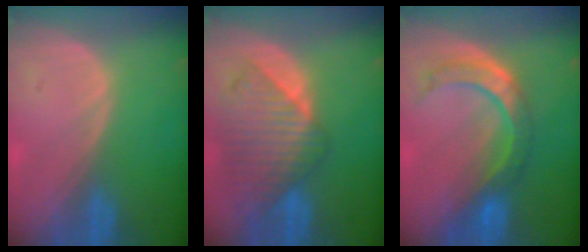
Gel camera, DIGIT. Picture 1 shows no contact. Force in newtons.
{"total": 9.7, "press": 8.5, "slide": 4.6}
{"total": 7.8, "press": 7.2, "slide": 3.0}